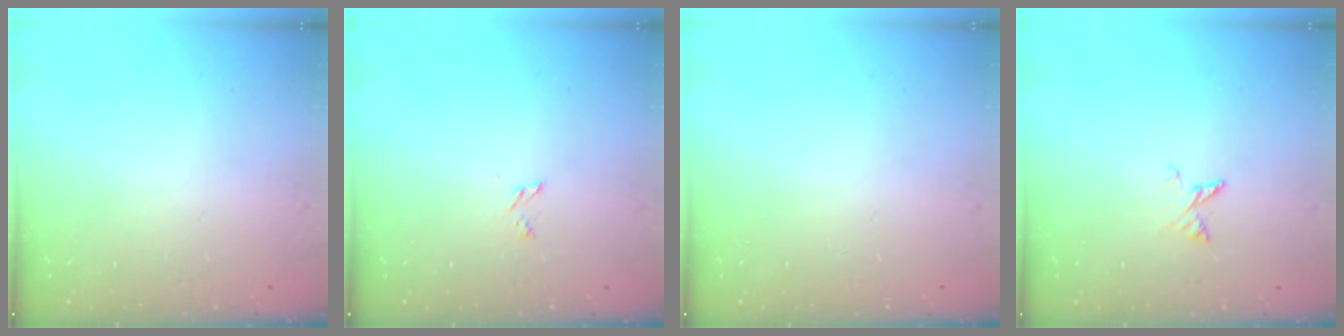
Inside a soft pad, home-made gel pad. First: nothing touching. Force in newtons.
{"total": 2.4, "press": 2.4, "slide": 0.2}
{"total": 0.0}
{"total": 3.5, "press": 3.5, "slide": 0.3}